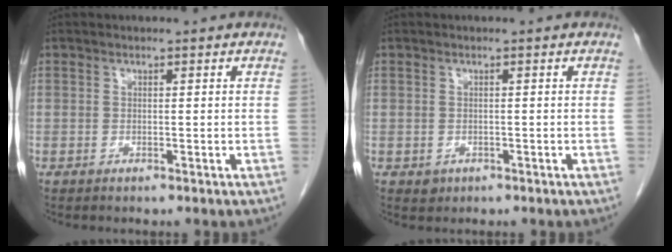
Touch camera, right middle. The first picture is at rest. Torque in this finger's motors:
{"motor_torque": [0.24, -0.03, 0.00, 0.00]}